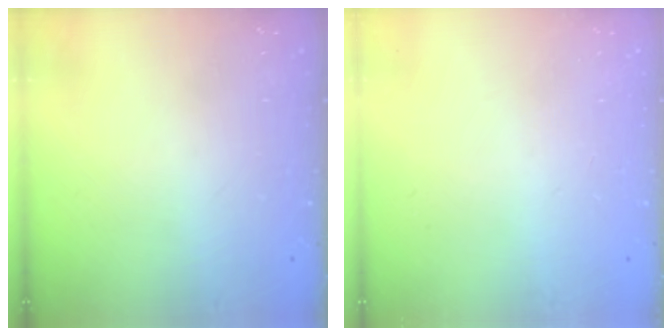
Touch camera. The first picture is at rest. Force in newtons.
{"total": 0.0}